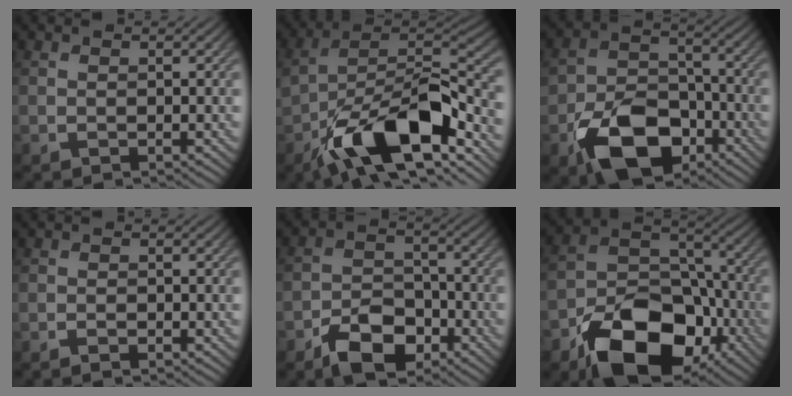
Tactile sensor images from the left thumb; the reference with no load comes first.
{"total": 15.5, "force": [-8.2, 6.9, 11.2], "torque": [-0.186, -0.010, -0.156]}
{"total": 12.0, "force": [-6.1, 7.6, 6.9], "torque": [-0.145, -0.017, -0.113]}
{"total": 1.0, "force": [-0.7, 0.3, 0.6], "torque": [-0.011, -0.001, -0.012]}
{"total": 7.5, "force": [-4.6, 4.3, 4.1], "torque": [-0.073, -0.001, -0.094]}
{"total": 16.3, "force": [-9.0, 10.0, 9.1], "torque": [-0.158, -0.035, -0.160]}